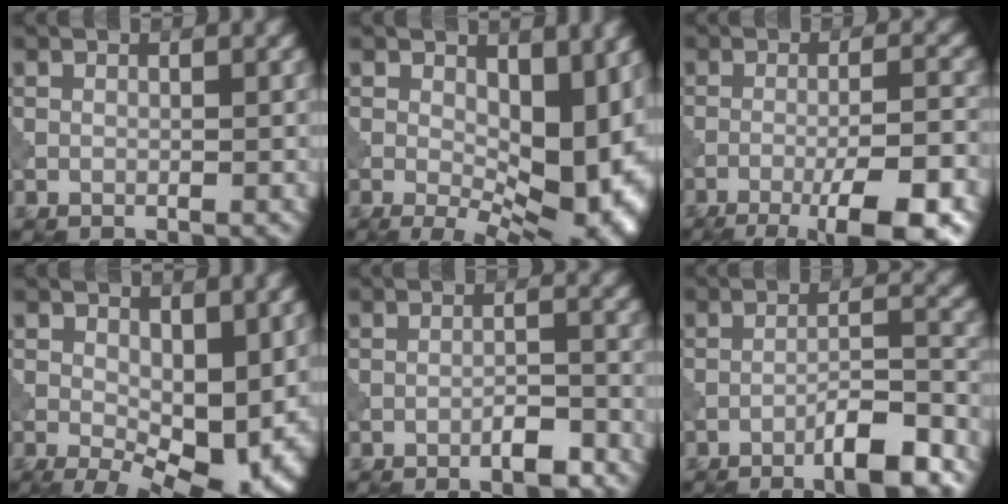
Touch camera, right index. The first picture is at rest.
{"total": 12.8, "force": [0.6, 7.0, 10.7], "torque": [-0.123, -0.014, 0.024]}
{"total": 8.6, "force": [-4.8, 1.8, 6.9], "torque": [-0.102, 0.003, -0.073]}
{"total": 10.2, "force": [-0.3, 5.7, 8.4], "torque": [-0.120, -0.021, 0.009]}
{"total": 2.2, "force": [-1.4, 0.5, 1.6], "torque": [-0.024, 0.006, -0.024]}
{"total": 5.5, "force": [-3.7, 0.9, 3.9], "torque": [-0.060, 0.011, -0.060]}